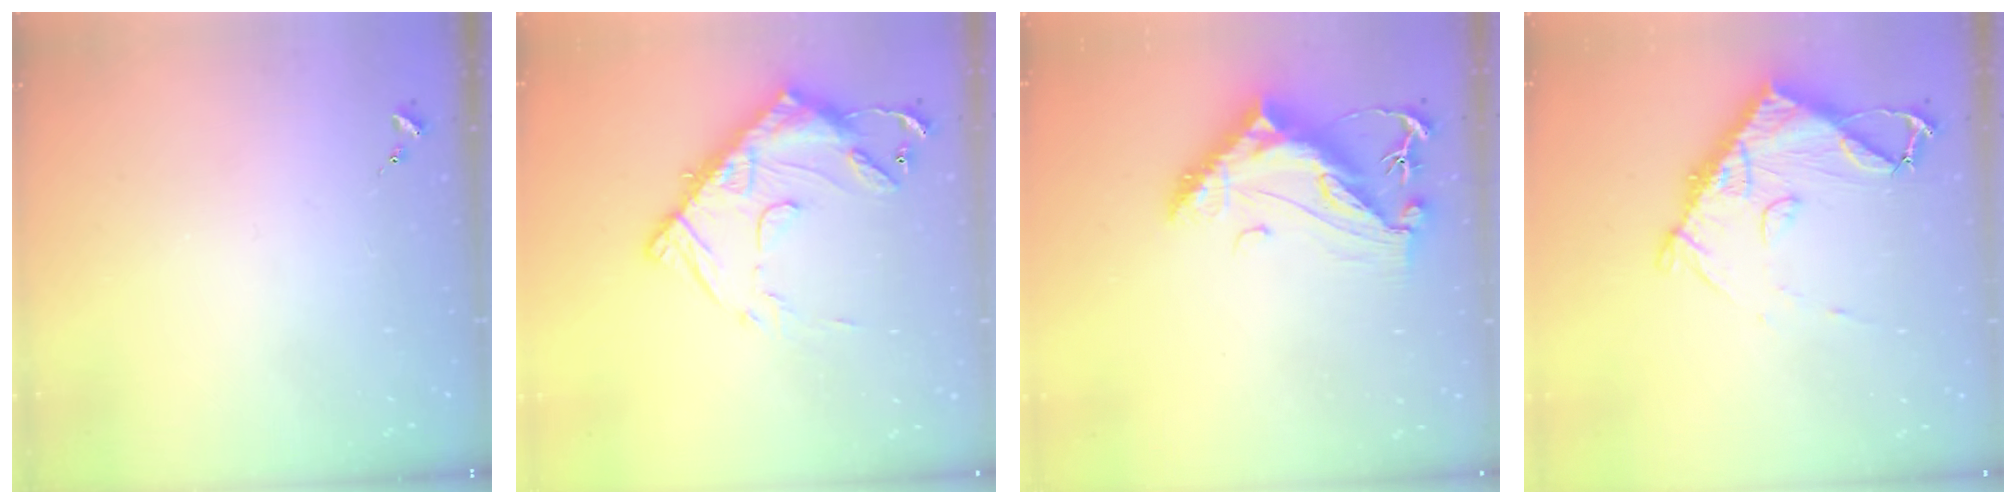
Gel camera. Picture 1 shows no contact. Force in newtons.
{"total": 16.8, "press": 16.7, "slide": 1.2}
{"total": 13.0, "press": 12.9, "slide": 1.6}
{"total": 10.9, "press": 10.8, "slide": 1.4}